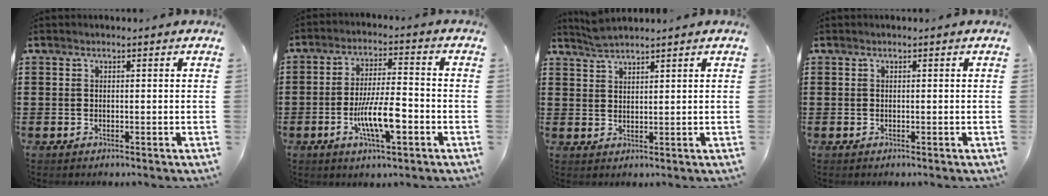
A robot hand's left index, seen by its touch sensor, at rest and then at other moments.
{"total": 9.4, "force": [-3.1, 2.6, 8.4], "torque": [-0.169, -0.004, -0.060]}
{"total": 2.6, "force": [2.5, 0.0, 0.6], "torque": [-0.017, -0.001, 0.048]}
{"total": 0.0}